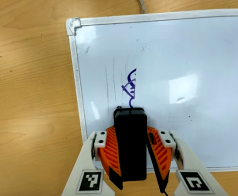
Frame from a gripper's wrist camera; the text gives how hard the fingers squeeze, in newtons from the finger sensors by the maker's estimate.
{"total": 8.9, "left": 9.1, "right": 8.7}